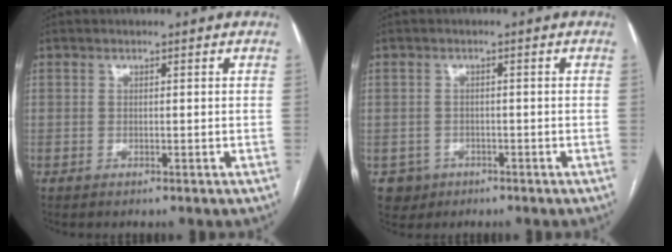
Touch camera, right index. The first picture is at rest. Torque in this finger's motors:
{"motor_torque": [-0.33, 0.12, -0.96, -0.21]}